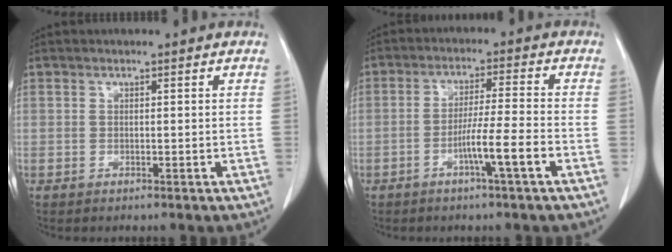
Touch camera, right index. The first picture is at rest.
{"total": 6.6, "force": [-3.0, -0.9, 5.8], "torque": [-0.104, -0.001, -0.054]}